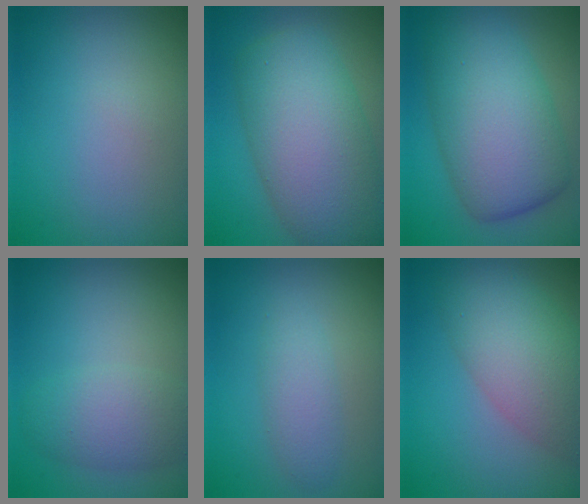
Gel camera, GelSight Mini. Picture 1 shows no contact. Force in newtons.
{"total": 10.3, "press": 10.3, "slide": 0.3}
{"total": 9.9, "press": 9.9, "slide": 0.1}
{"total": 3.8, "press": 3.8, "slide": 0.4}
{"total": 2.1, "press": 2.1, "slide": 0.1}
{"total": 6.9, "press": 6.9, "slide": 0.5}